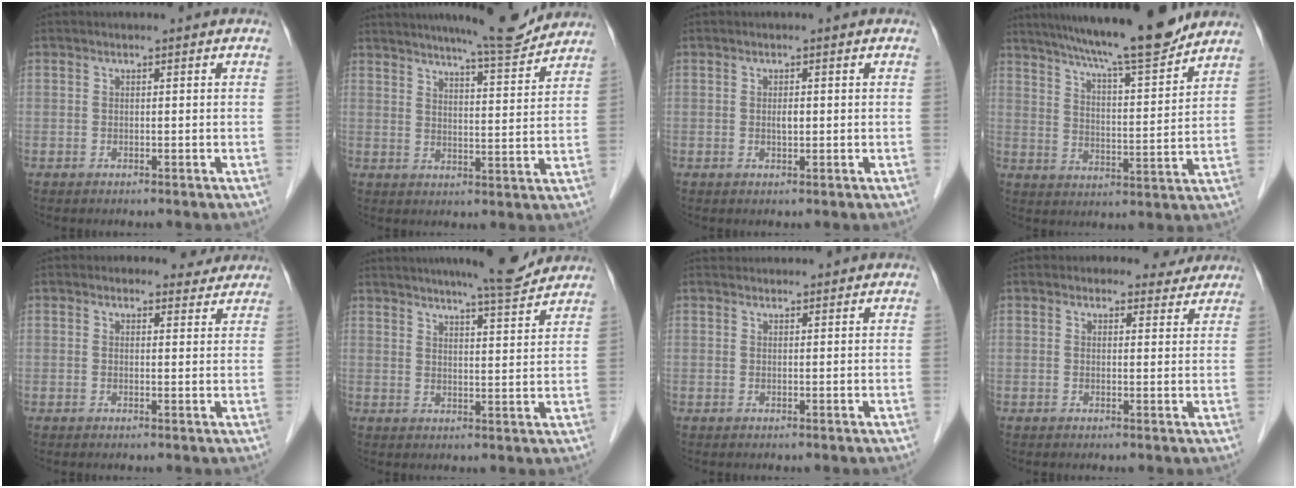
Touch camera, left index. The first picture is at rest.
{"total": 10.9, "force": [10.0, 0.3, 4.3], "torque": [-0.064, -0.004, 0.135]}
{"total": 1.2, "force": [0.0, 0.4, 1.1], "torque": [-0.022, 0.000, 0.001]}
{"total": 16.0, "force": [13.7, 0.6, 8.2], "torque": [-0.131, 0.001, 0.208]}
{"total": 3.2, "force": [2.8, 1.4, -0.1], "torque": [0.004, -0.002, 0.024]}
{"total": 9.4, "force": [8.5, 0.2, 3.9], "torque": [-0.063, 0.000, 0.113]}
{"total": 4.0, "force": [3.9, 0.8, 0.4], "torque": [-0.007, 0.036, 0.057]}
{"total": 3.8, "force": [3.4, 1.6, -0.1], "torque": [0.008, -0.003, 0.029]}